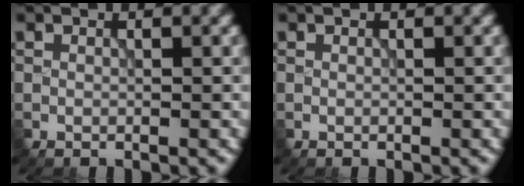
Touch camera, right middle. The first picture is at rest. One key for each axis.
{"total": 0.0}